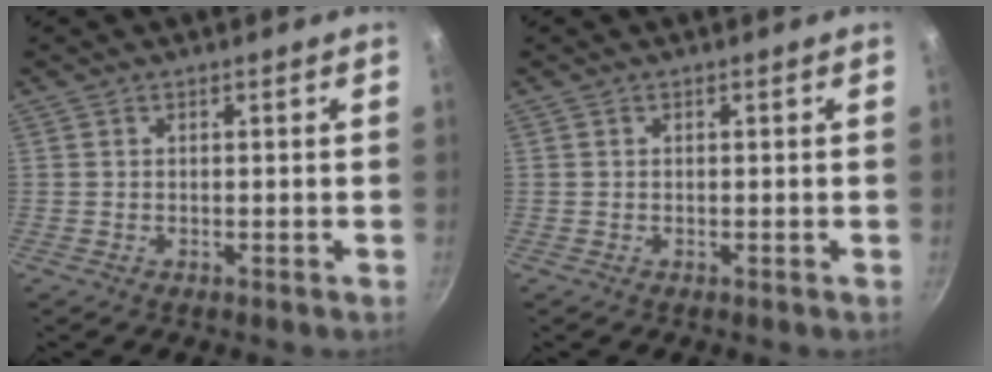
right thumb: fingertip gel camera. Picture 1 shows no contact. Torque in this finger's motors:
{"motor_torque": [0.03, -0.03, 0.23, 0.01, 0.03]}